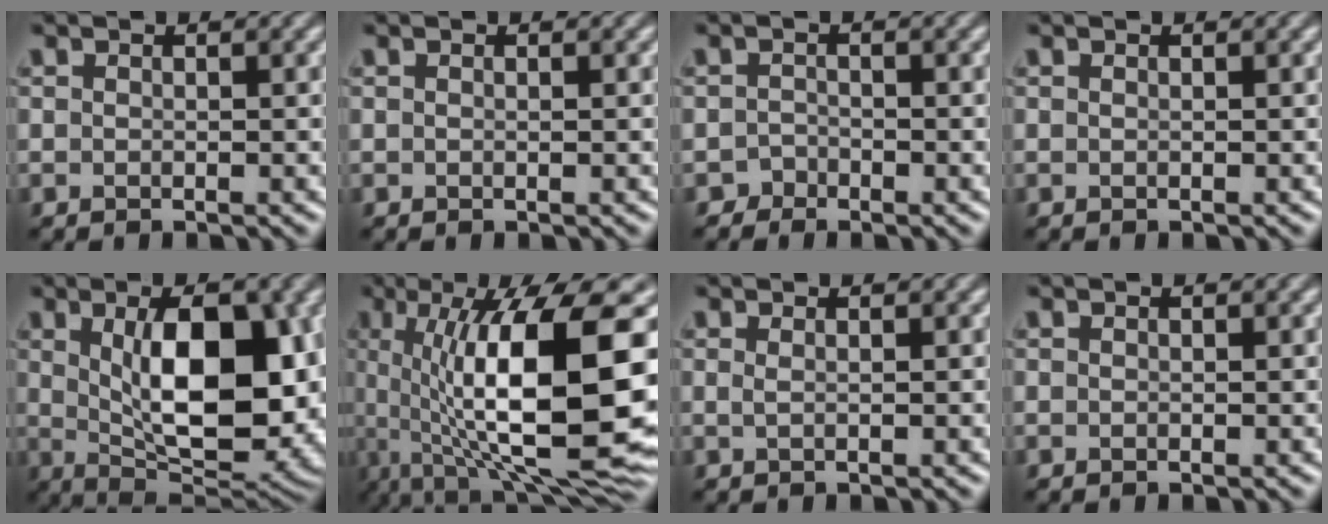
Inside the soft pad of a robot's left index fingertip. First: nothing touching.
{"total": 0.0}
{"total": 0.8, "force": [-0.7, 0.3, -0.3], "torque": [0.008, 0.008, -0.015]}
{"total": 0.0}
{"total": 11.8, "force": [1.8, 5.1, 10.5], "torque": [-0.152, -0.007, 0.043]}
{"total": 15.6, "force": [1.3, 4.4, 14.9], "torque": [-0.223, 0.002, 0.024]}
{"total": 0.5, "force": [0.4, -0.1, 0.3], "torque": [-0.011, -0.005, 0.003]}
{"total": 0.0}